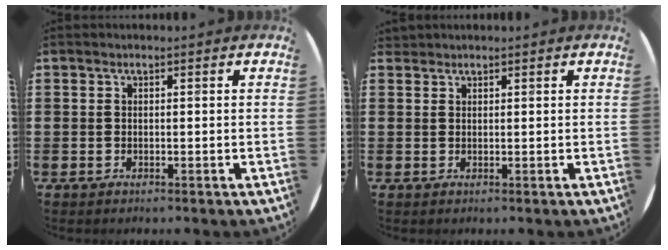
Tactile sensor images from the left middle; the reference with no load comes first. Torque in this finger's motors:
{"motor_torque": [0.09, 0.13, -0.14, -0.05]}